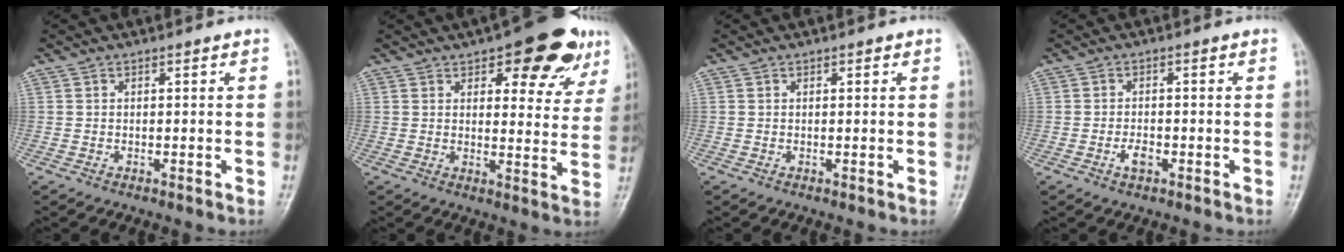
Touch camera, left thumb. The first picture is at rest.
{"total": 14.9, "force": [8.5, 6.2, 10.6], "torque": [-0.085, -0.030, 0.107]}
{"total": 0.7, "force": [0.4, 0.3, 0.5], "torque": [-0.004, 0.000, 0.004]}
{"total": 2.5, "force": [-1.1, 1.3, 1.8], "torque": [-0.032, 0.005, -0.021]}